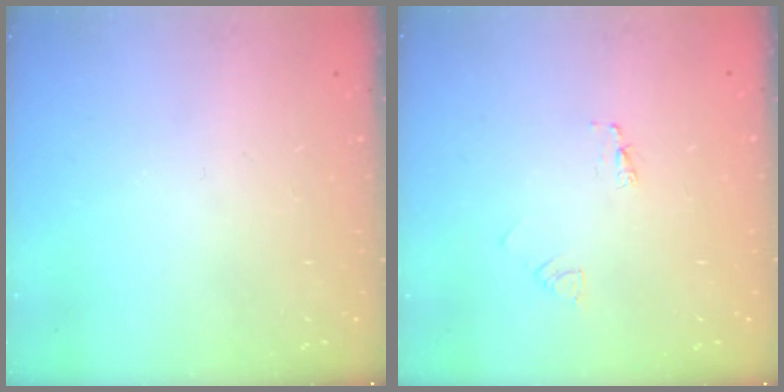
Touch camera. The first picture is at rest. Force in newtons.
{"total": 1.5, "press": 1.5, "slide": 0.1}